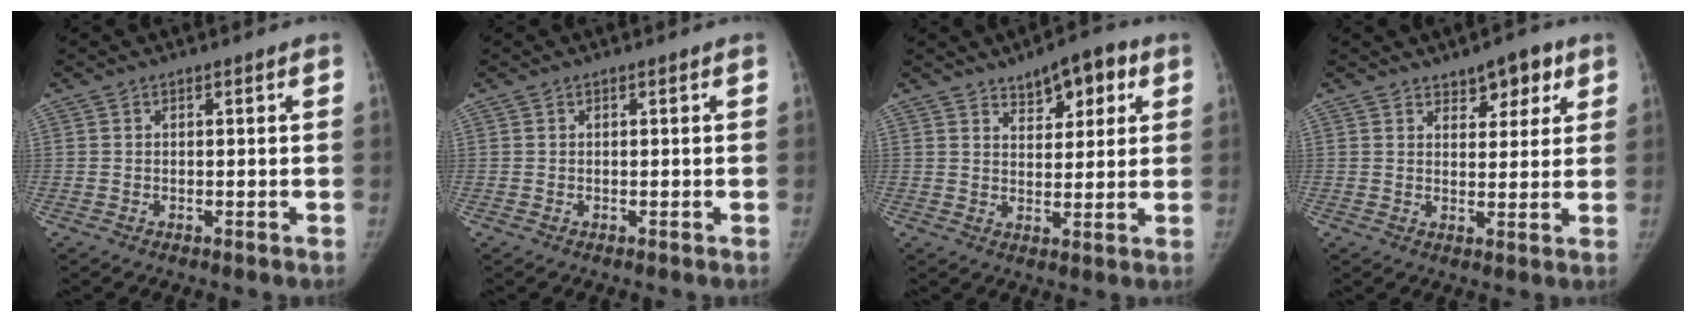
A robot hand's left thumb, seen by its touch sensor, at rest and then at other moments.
{"total": 0.0}
{"total": 8.0, "force": [4.4, 4.0, 5.3], "torque": [-0.040, -0.016, 0.061]}
{"total": 6.0, "force": [3.7, 3.3, 3.4], "torque": [-0.009, -0.017, 0.051]}